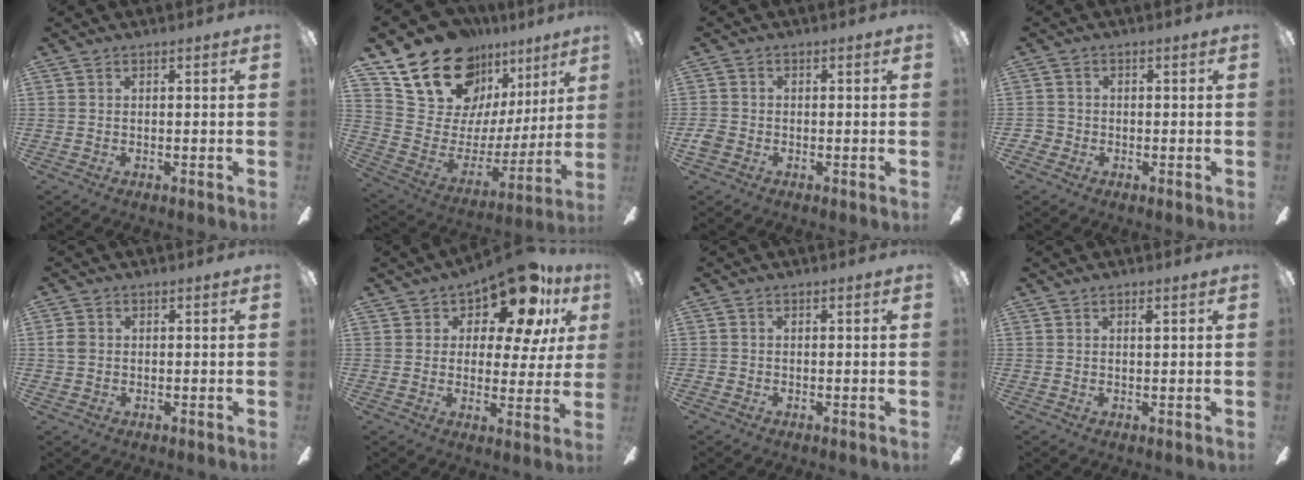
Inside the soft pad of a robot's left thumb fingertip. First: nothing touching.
{"total": 21.2, "force": [15.2, 11.8, 8.7], "torque": [-0.159, -0.098, 0.288]}
{"total": 3.0, "force": [-1.4, 2.2, 1.3], "torque": [-0.019, 0.012, -0.025]}
{"total": 2.4, "force": [-1.2, 2.1, 0.5], "torque": [-0.007, 0.009, -0.025]}
{"total": 2.6, "force": [-0.1, 2.1, 1.6], "torque": [-0.030, 0.009, -0.002]}
{"total": 14.7, "force": [10.2, 5.6, 8.9], "torque": [-0.145, -0.068, 0.173]}
{"total": 1.0, "force": [-0.5, 0.8, 0.2], "torque": [-0.004, 0.006, -0.012]}
{"total": 1.0, "force": [0.6, 0.3, 0.7], "torque": [-0.009, -0.002, 0.008]}